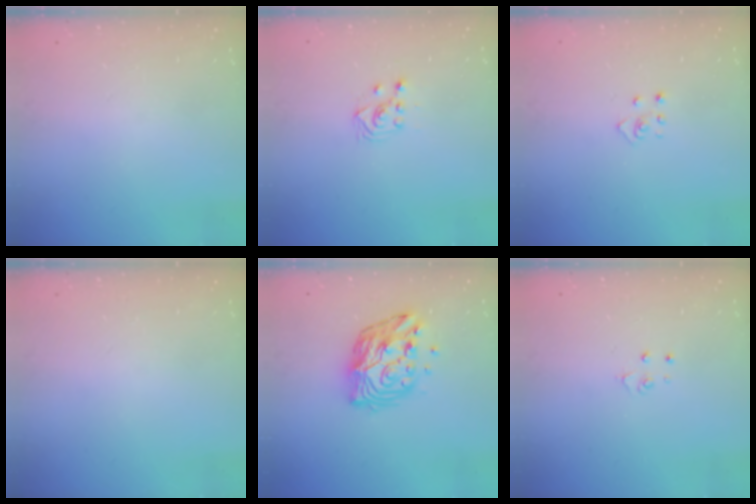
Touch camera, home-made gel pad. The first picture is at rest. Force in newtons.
{"total": 3.1, "press": 3.1, "slide": 0.8}
{"total": 2.8, "press": 2.8, "slide": 0.3}
{"total": 0.0}
{"total": 11.7, "press": 11.7, "slide": 1.1}
{"total": 3.2, "press": 3.2, "slide": 0.3}